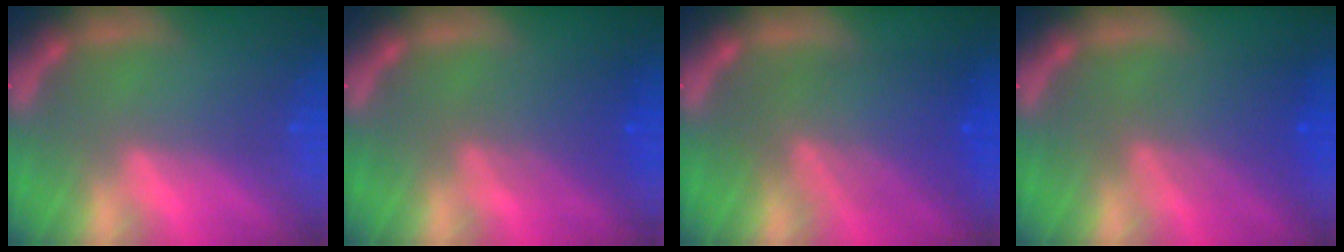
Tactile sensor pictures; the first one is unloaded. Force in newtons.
{"total": 4.0}
{"total": 7.5}
{"total": 5.1}